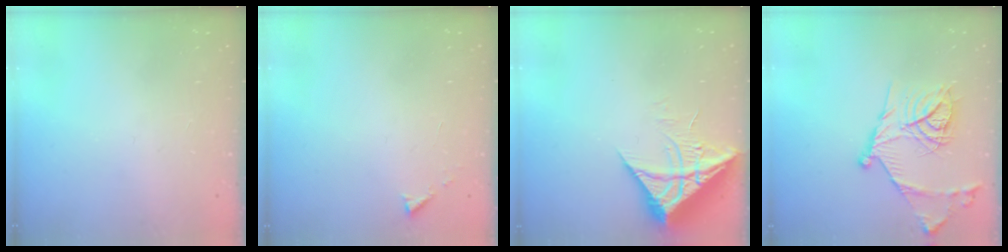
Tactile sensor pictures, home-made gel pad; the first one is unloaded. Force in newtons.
{"total": 2.9, "press": 2.9, "slide": 0.4}
{"total": 10.3, "press": 10.3, "slide": 1.1}
{"total": 18.4, "press": 18.4, "slide": 1.3}